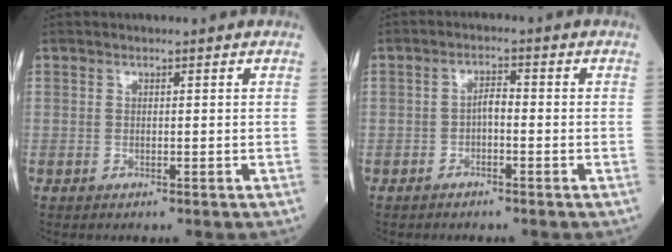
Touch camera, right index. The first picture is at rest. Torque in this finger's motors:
{"motor_torque": [0.25, -0.09, 0.17, 0.04]}